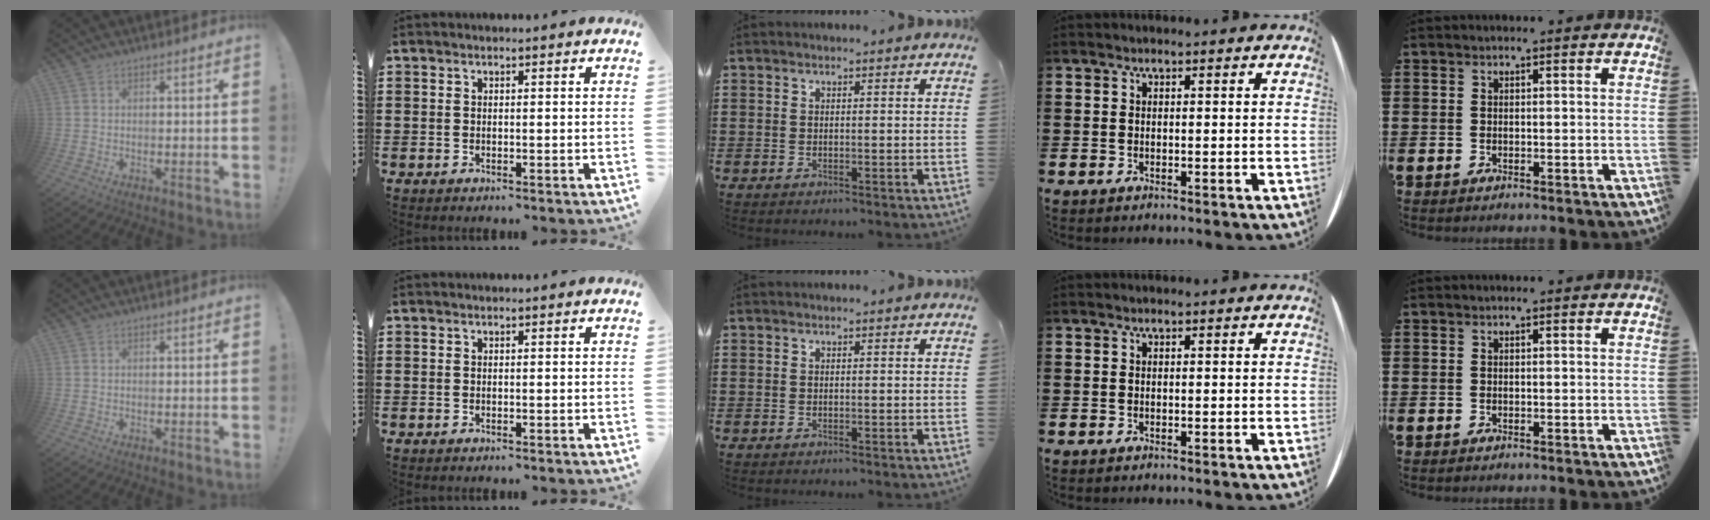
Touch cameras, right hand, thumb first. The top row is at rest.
{}